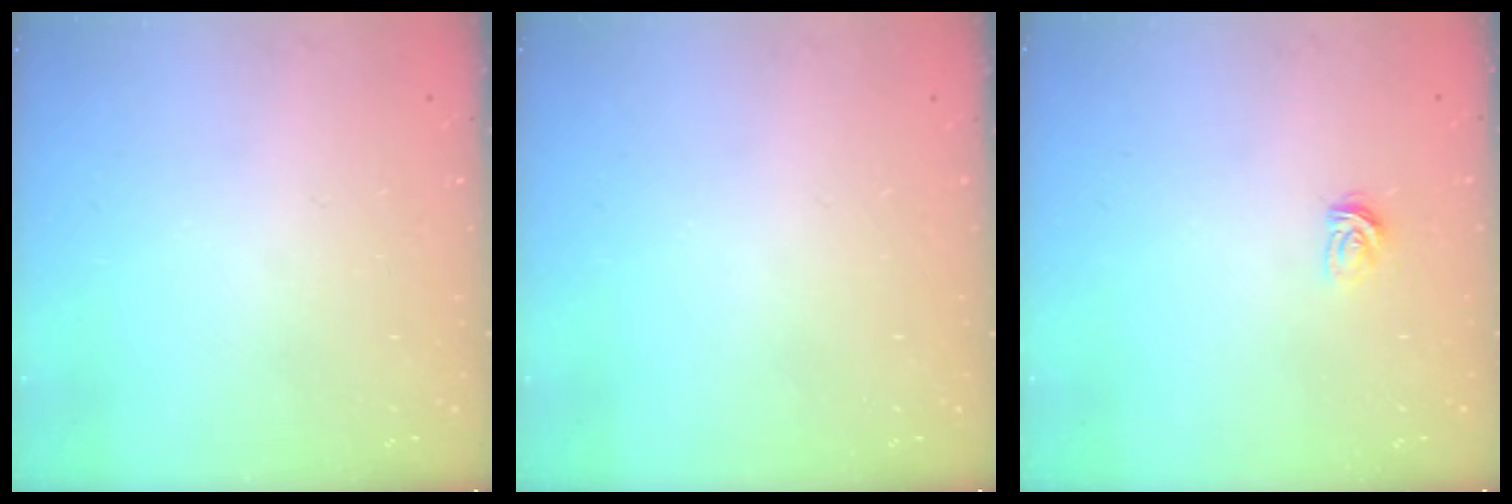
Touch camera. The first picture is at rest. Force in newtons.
{"total": 0.0}
{"total": 3.1, "press": 3.1, "slide": 0.3}